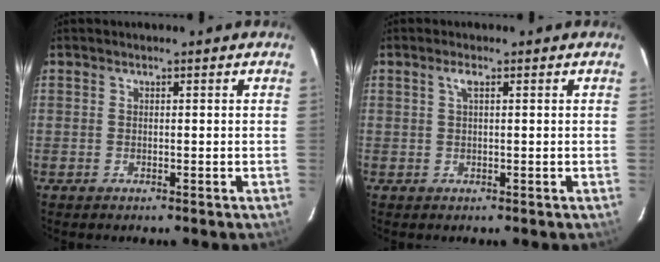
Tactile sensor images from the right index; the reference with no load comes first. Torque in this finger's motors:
{"motor_torque": [0.17, -0.02, 0.12, 0.03]}